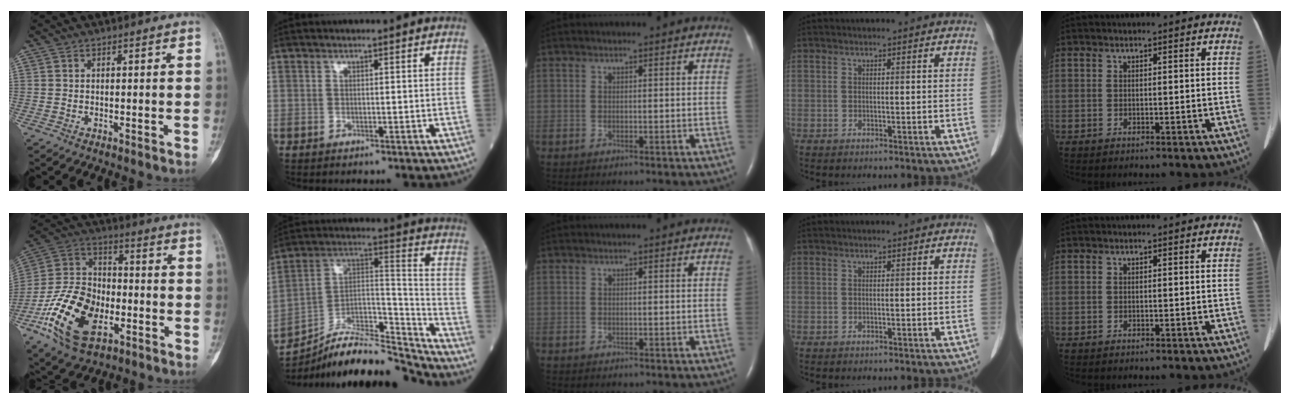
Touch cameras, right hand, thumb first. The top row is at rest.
{"thumb": {"total": 19.8, "force": [-7.9, 11.8, 13.8], "torque": [-0.248, 0.041, -0.143]}, "index": {"total": 18.7, "force": [-17.3, 2.0, 6.9], "torque": [-0.120, 0.039, -0.291]}}